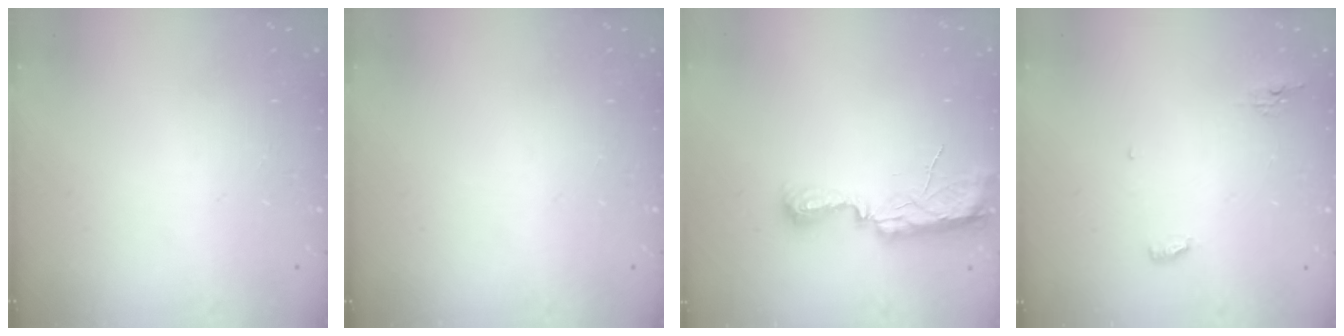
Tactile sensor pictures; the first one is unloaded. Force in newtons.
{"total": 0.0}
{"total": 7.9, "press": 7.8, "slide": 0.8}
{"total": 4.8, "press": 4.8, "slide": 0.3}